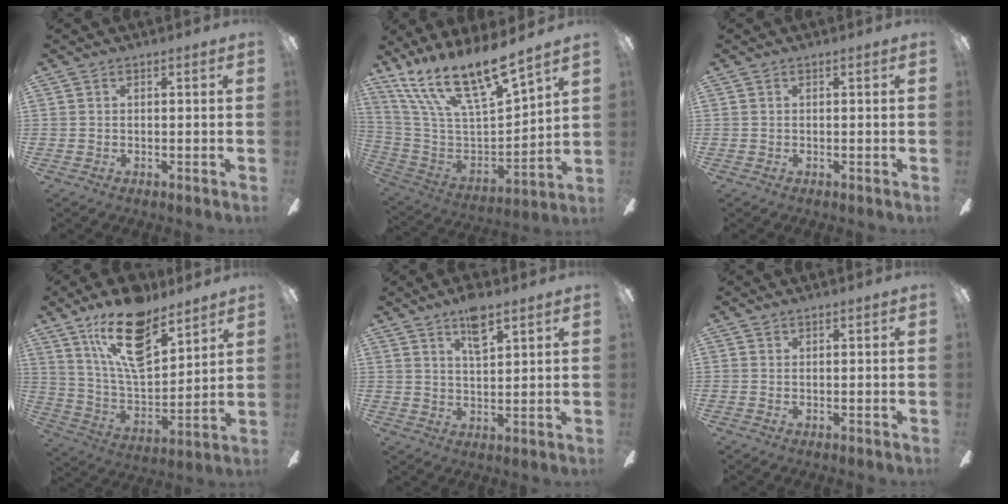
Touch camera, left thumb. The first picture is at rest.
{"total": 19.1, "force": [14.5, 4.9, 11.5], "torque": [-0.232, -0.110, 0.250]}
{"total": 0.0}
{"total": 19.6, "force": [12.7, 8.5, 12.2], "torque": [-0.222, -0.061, 0.220]}
{"total": 7.4, "force": [5.1, 2.4, 4.7], "torque": [-0.072, -0.022, 0.086]}
{"total": 0.0}